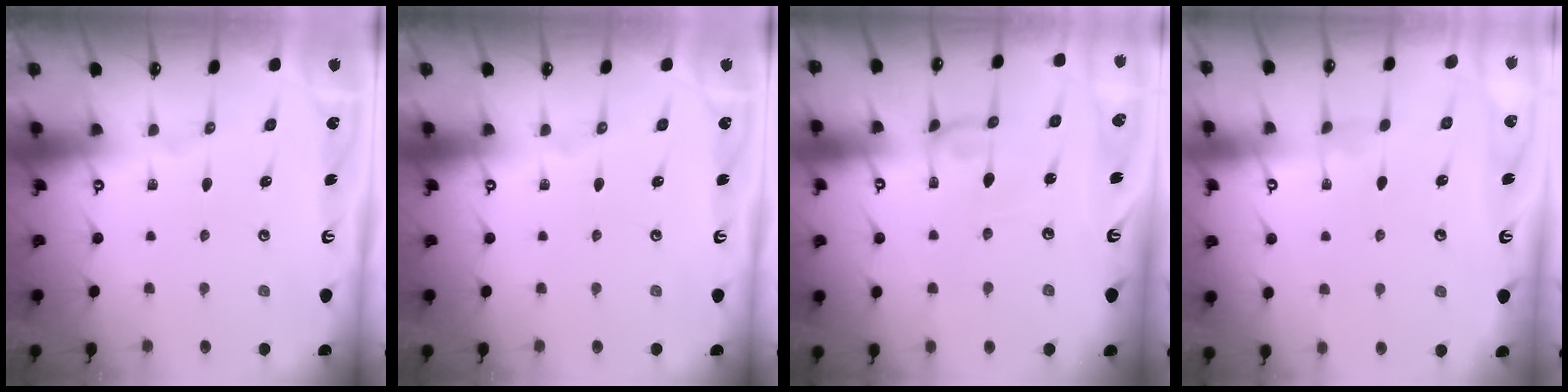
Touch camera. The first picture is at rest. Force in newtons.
{"total": 0.0}
{"total": 1.0, "press": 1.0, "slide": 0.3}
{"total": 3.3, "press": 3.3, "slide": 0.1}